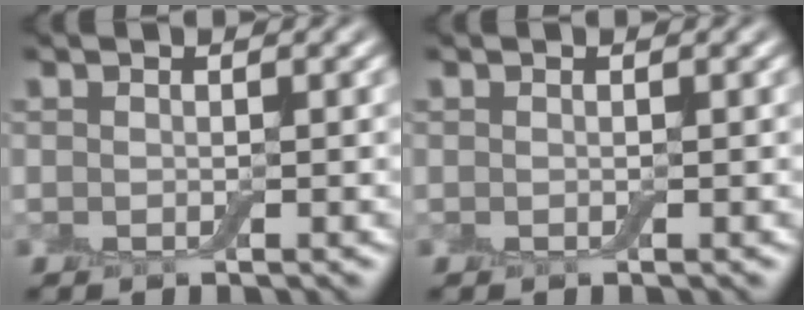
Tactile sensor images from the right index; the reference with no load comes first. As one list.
[{"total": 0.0}]